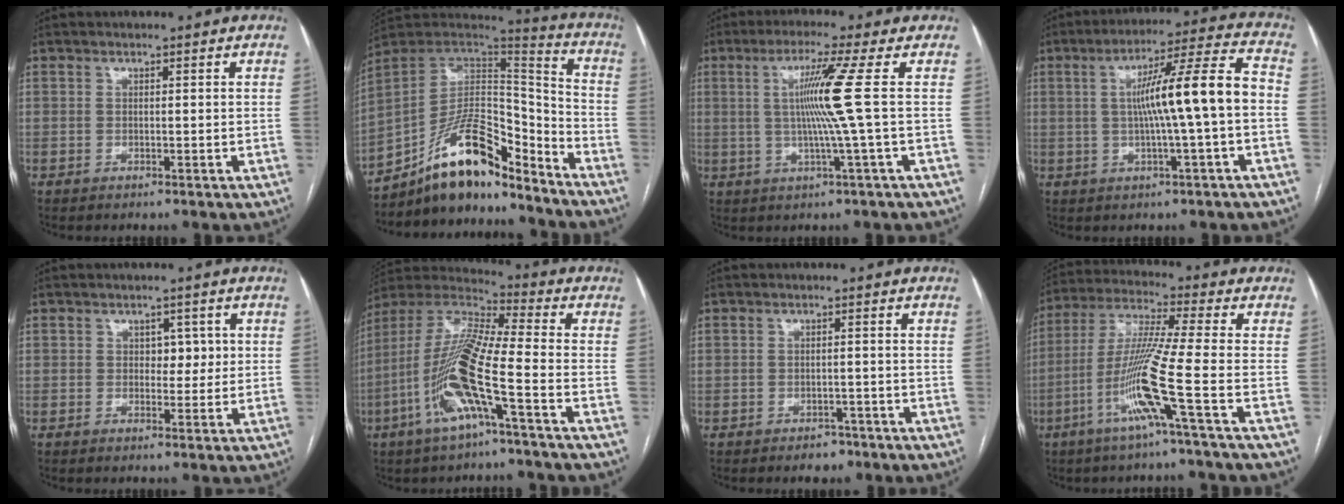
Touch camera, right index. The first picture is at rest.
{"total": 16.6, "force": [-13.4, 4.7, 8.7], "torque": [-0.137, 0.042, -0.233]}
{"total": 7.8, "force": [0.7, -2.7, 7.3], "torque": [-0.136, 0.000, 0.021]}
{"total": 12.0, "force": [-0.6, -0.4, 12.0], "torque": [-0.190, 0.022, -0.010]}
{"total": 2.9, "force": [0.6, 2.1, 2.0], "torque": [-0.016, 0.005, 0.008]}
{"total": 15.7, "force": [-5.7, 1.9, 14.5], "torque": [-0.311, -0.001, -0.113]}
{"total": 2.5, "force": [-1.8, 1.5, 0.8], "torque": [-0.007, 0.003, -0.018]}
{"total": 12.1, "force": [-4.8, -2.2, 10.9], "torque": [-0.221, -0.011, -0.099]}